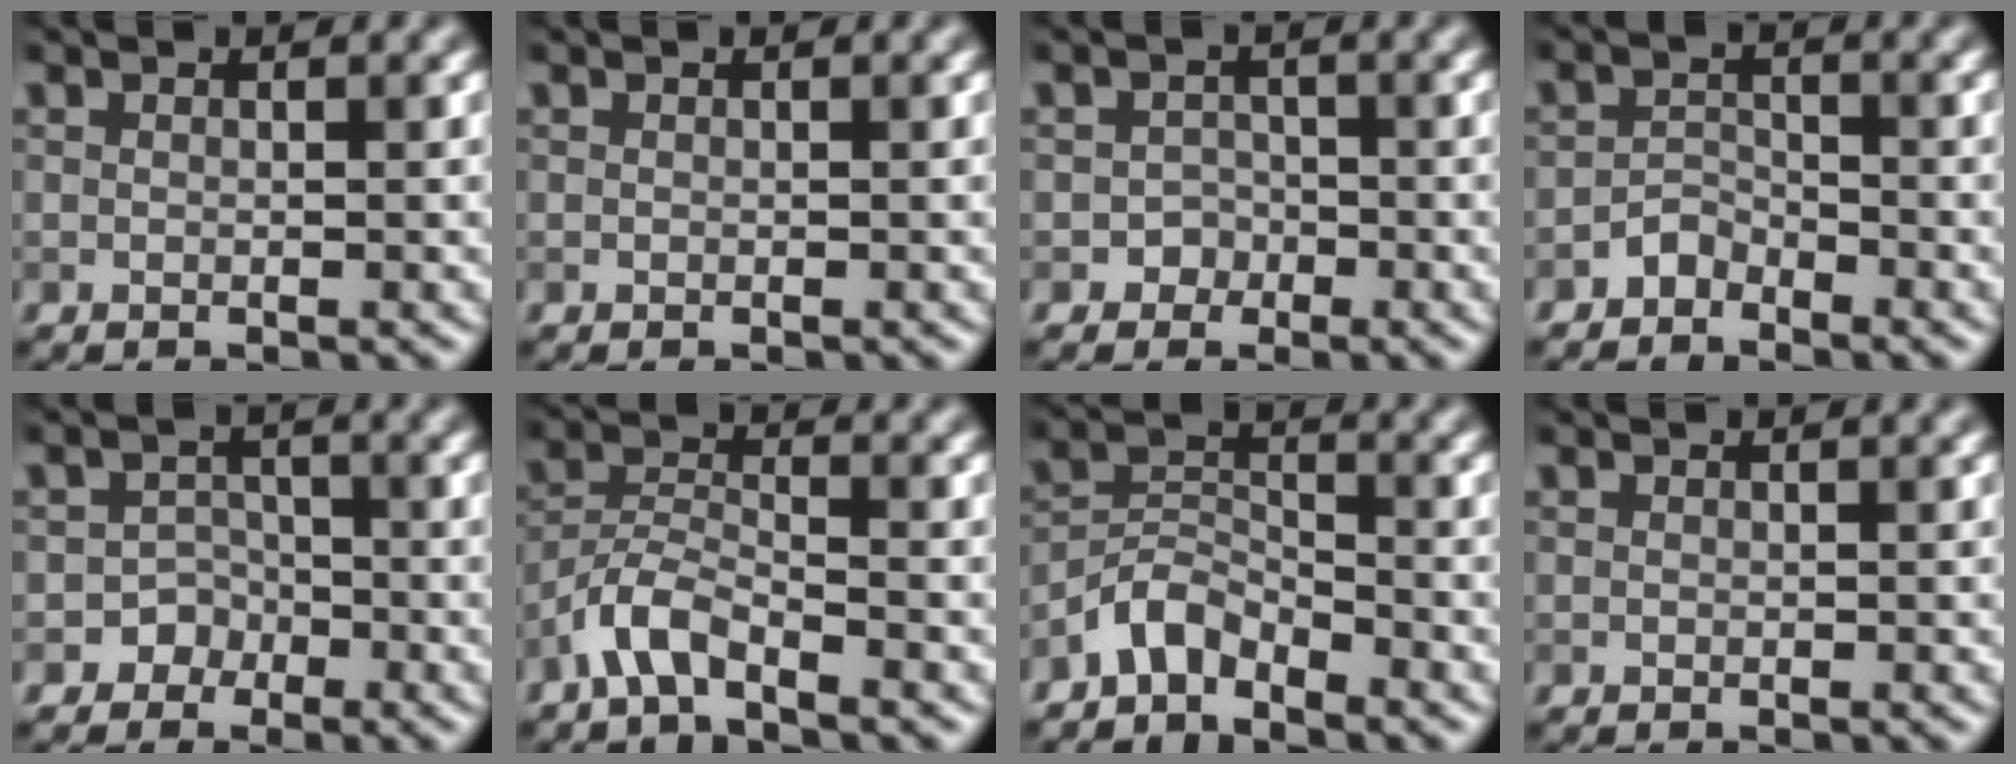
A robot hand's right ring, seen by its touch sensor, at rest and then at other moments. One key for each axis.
{"total": 0.0}
{"total": 1.5, "fx": -0.8, "fy": 1.3, "fz": 0.0, "tx": 0.013, "ty": 0.005, "tz": -0.015}
{"total": 1.6, "fx": -1.4, "fy": 0.7, "fz": 0.2, "tx": -0.001, "ty": 0.010, "tz": -0.029}
{"total": 2.4, "fx": -1.5, "fy": 1.9, "fz": -0.1, "tx": 0.032, "ty": 0.014, "tz": -0.031}
{"total": 3.5, "fx": -2.6, "fy": 1.0, "fz": 2.1, "tx": -0.042, "ty": 0.009, "tz": -0.060}
{"total": 3.2, "fx": -2.7, "fy": 1.3, "fz": 1.1, "tx": -0.020, "ty": 0.012, "tz": -0.062}
{"total": 0.0}